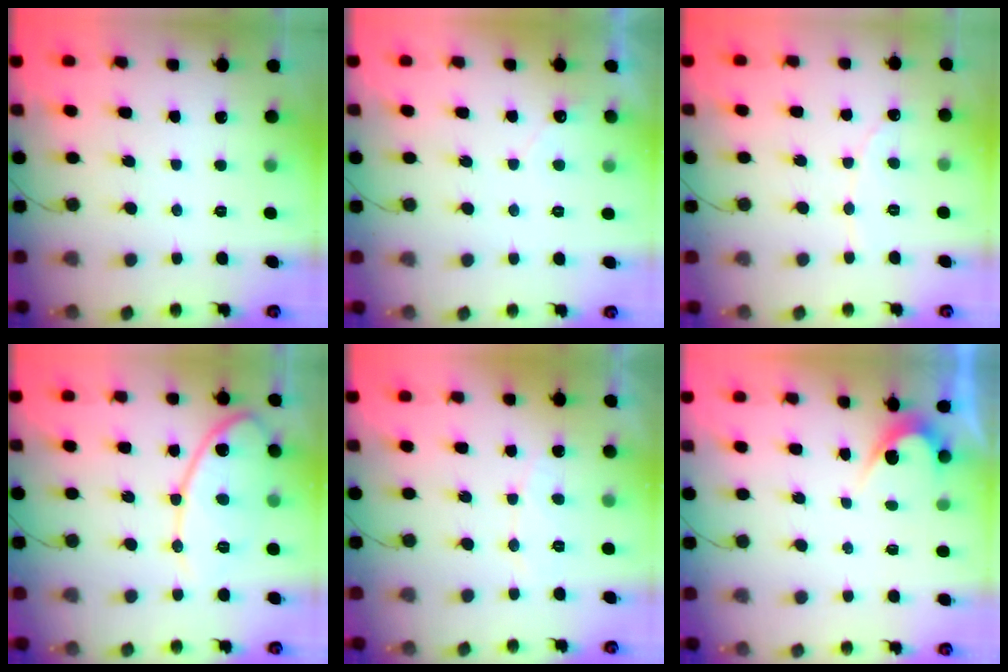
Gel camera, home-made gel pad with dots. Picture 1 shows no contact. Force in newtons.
{"total": 2.9, "press": 2.9, "slide": 0.1}
{"total": 1.7, "press": 1.7, "slide": 0.1}
{"total": 13.5, "press": 13.5, "slide": 1.2}
{"total": 4.7, "press": 4.7, "slide": 0.3}
{"total": 3.1, "press": 3.1, "slide": 0.2}